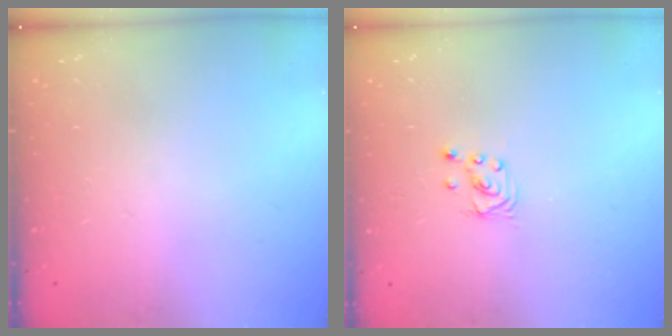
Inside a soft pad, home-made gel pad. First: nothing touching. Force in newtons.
{"total": 1.7, "press": 1.6, "slide": 0.1}